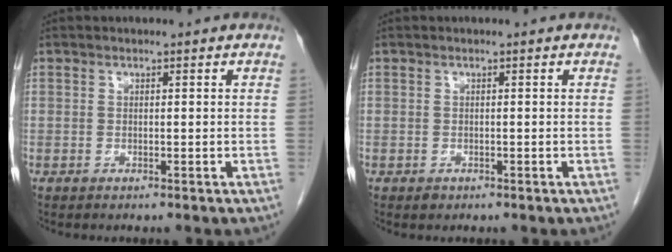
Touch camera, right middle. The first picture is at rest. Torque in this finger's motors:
{"motor_torque": [0.25, -0.01, 0.00, 0.00]}